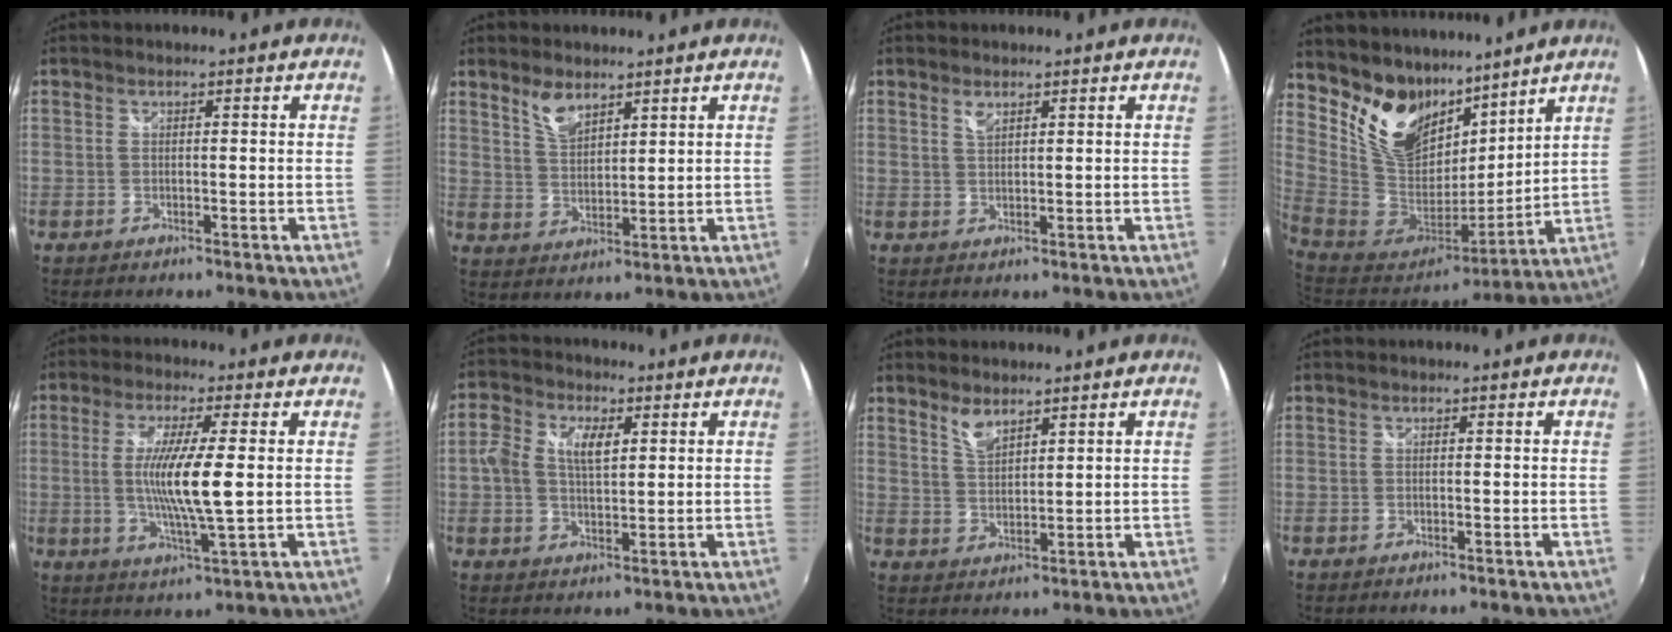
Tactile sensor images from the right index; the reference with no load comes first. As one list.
[{"total": 5.1, "force": [3.8, 2.0, 2.7], "torque": [-0.048, 0.000, 0.074]}, {"total": 1.9, "force": [1.3, 0.8, 1.1], "torque": [-0.020, 0.002, 0.022]}, {"total": 19.7, "force": [14.4, 11.2, 7.5], "torque": [-0.191, -0.003, 0.279]}, {"total": 9.8, "force": [0.2, 0.4, 9.8], "torque": [-0.183, -0.014, 0.006]}, {"total": 6.7, "force": [1.5, 3.9, 5.3], "torque": [-0.100, 0.017, 0.026]}, {"total": 3.9, "force": [3.2, 1.2, 2.0], "torque": [-0.035, -0.001, 0.059]}, {"total": 0.0}]